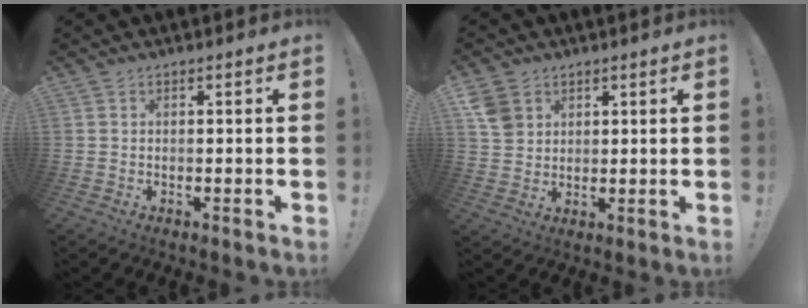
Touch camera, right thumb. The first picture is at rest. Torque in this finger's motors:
{"motor_torque": [-0.84, 0.71, 0.17, 0.29, -0.01]}